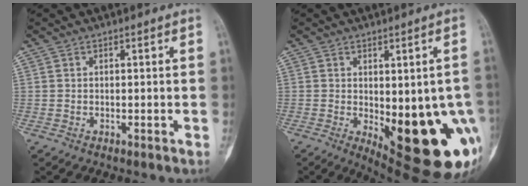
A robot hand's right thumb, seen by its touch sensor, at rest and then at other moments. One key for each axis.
{"total": 21.1, "fx": -5.4, "fy": 8.4, "fz": 18.6, "tx": -0.168, "ty": -0.010, "tz": -0.042}